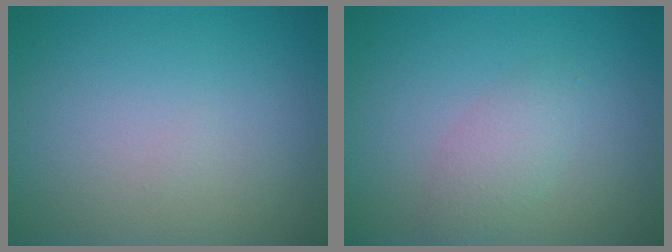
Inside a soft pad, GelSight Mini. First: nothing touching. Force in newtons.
{"total": 2.1, "press": 2.1, "slide": 0.1}